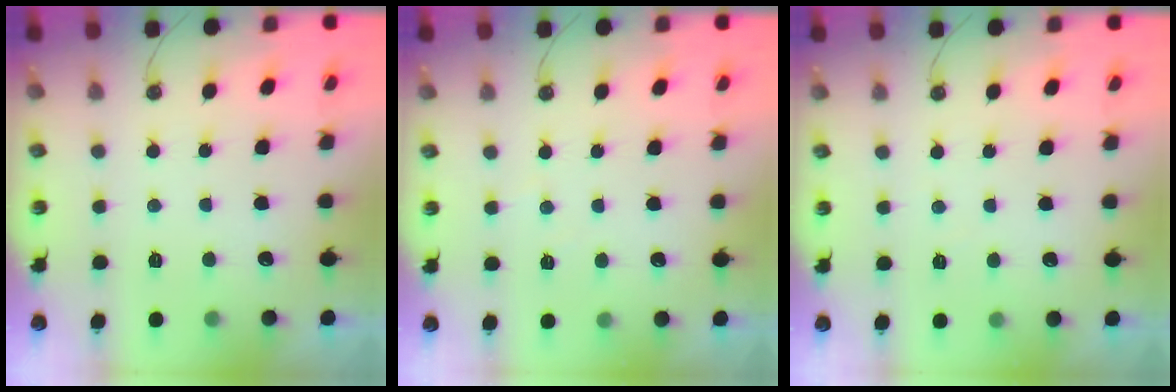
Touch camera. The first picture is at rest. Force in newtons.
{"total": 2.1, "press": 2.1, "slide": 0.4}
{"total": 2.8, "press": 2.8, "slide": 0.5}